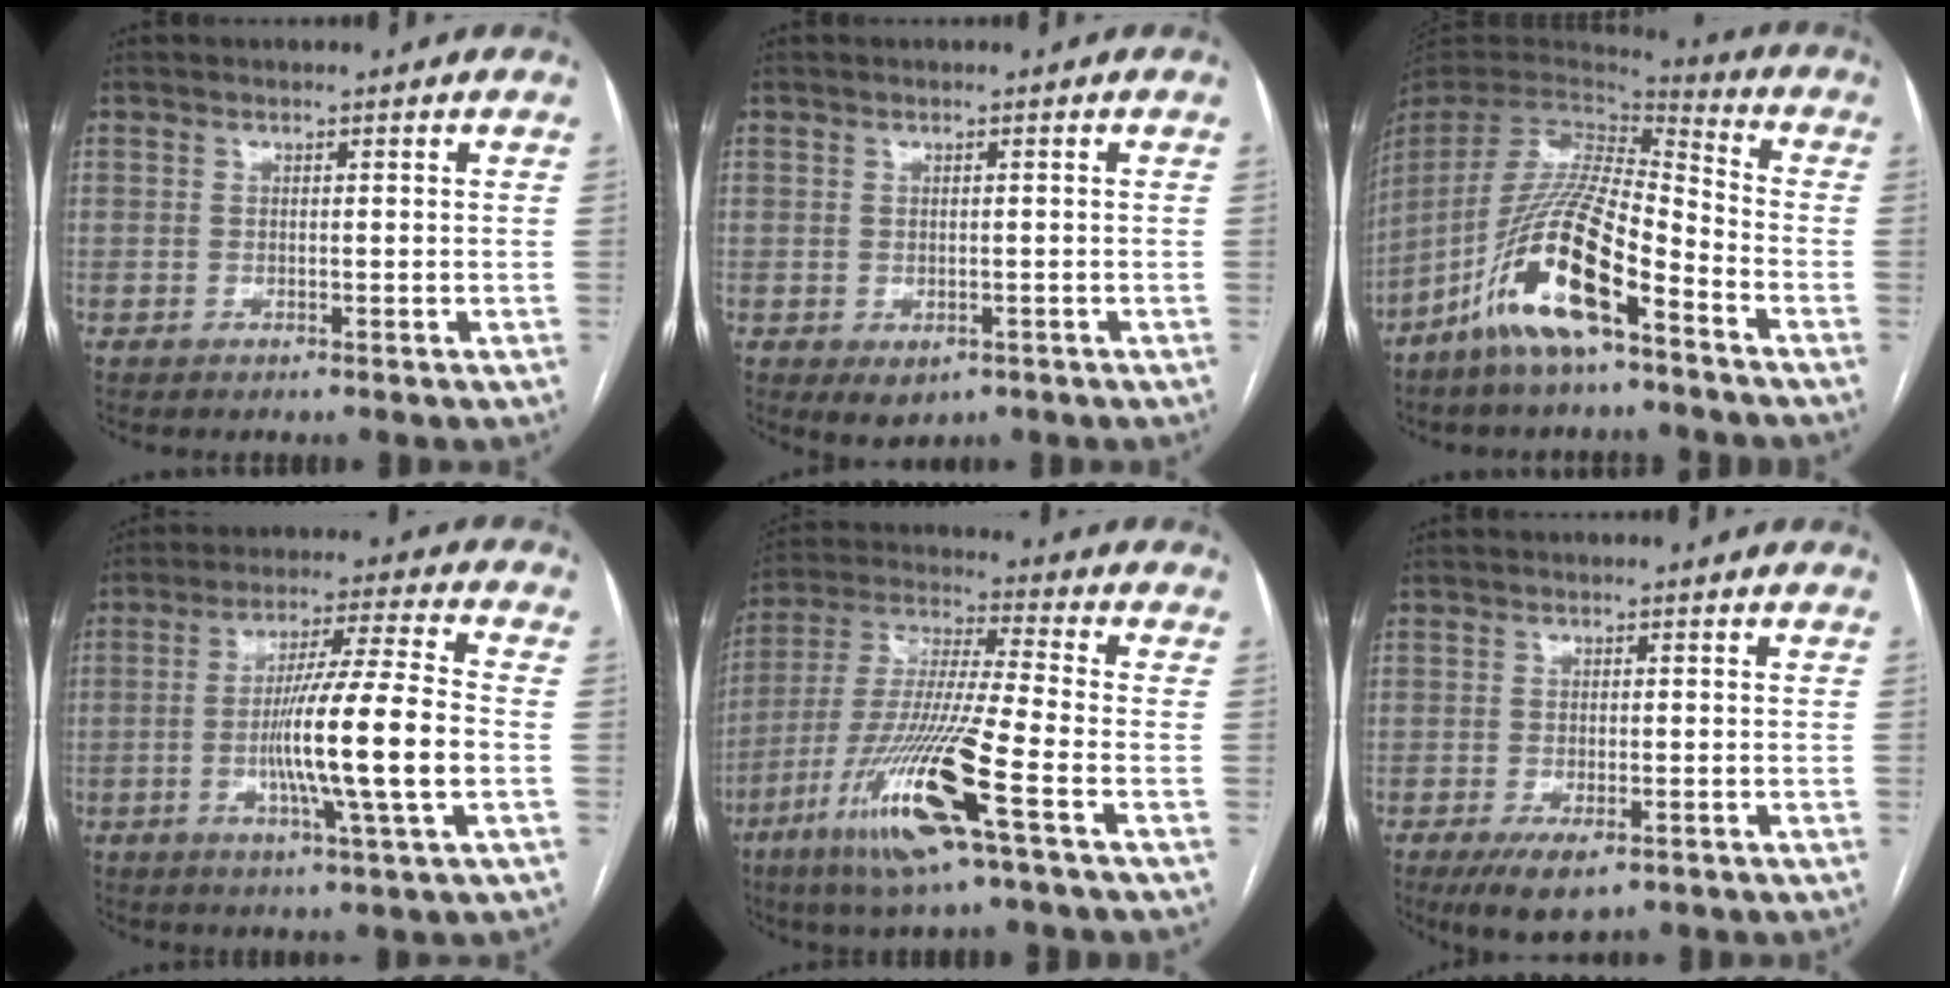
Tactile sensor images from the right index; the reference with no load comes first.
{"total": 2.8, "force": [-1.2, 1.8, 1.7], "torque": [-0.020, -0.003, -0.002]}
{"total": 16.7, "force": [-9.4, 3.2, 13.4], "torque": [-0.284, -0.020, -0.178]}
{"total": 14.2, "force": [-2.6, -0.8, 14.0], "torque": [-0.247, -0.005, -0.052]}
{"total": 17.5, "force": [-8.1, 0.2, 15.5], "torque": [-0.333, -0.034, -0.158]}
{"total": 5.6, "force": [-3.2, 1.9, 4.2], "torque": [-0.072, -0.012, -0.046]}